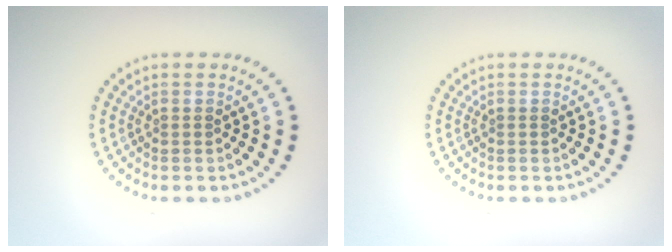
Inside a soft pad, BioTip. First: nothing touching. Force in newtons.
{"total": 0.0}